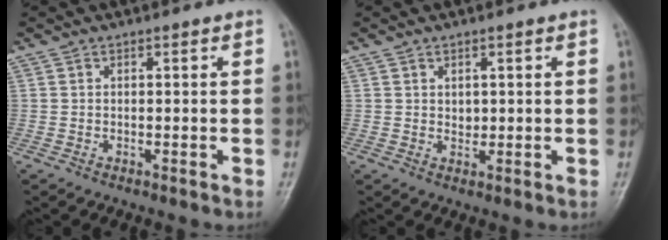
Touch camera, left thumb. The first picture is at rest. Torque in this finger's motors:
{"motor_torque": [-0.17, -0.01, 0.03, -0.02, 0.00]}